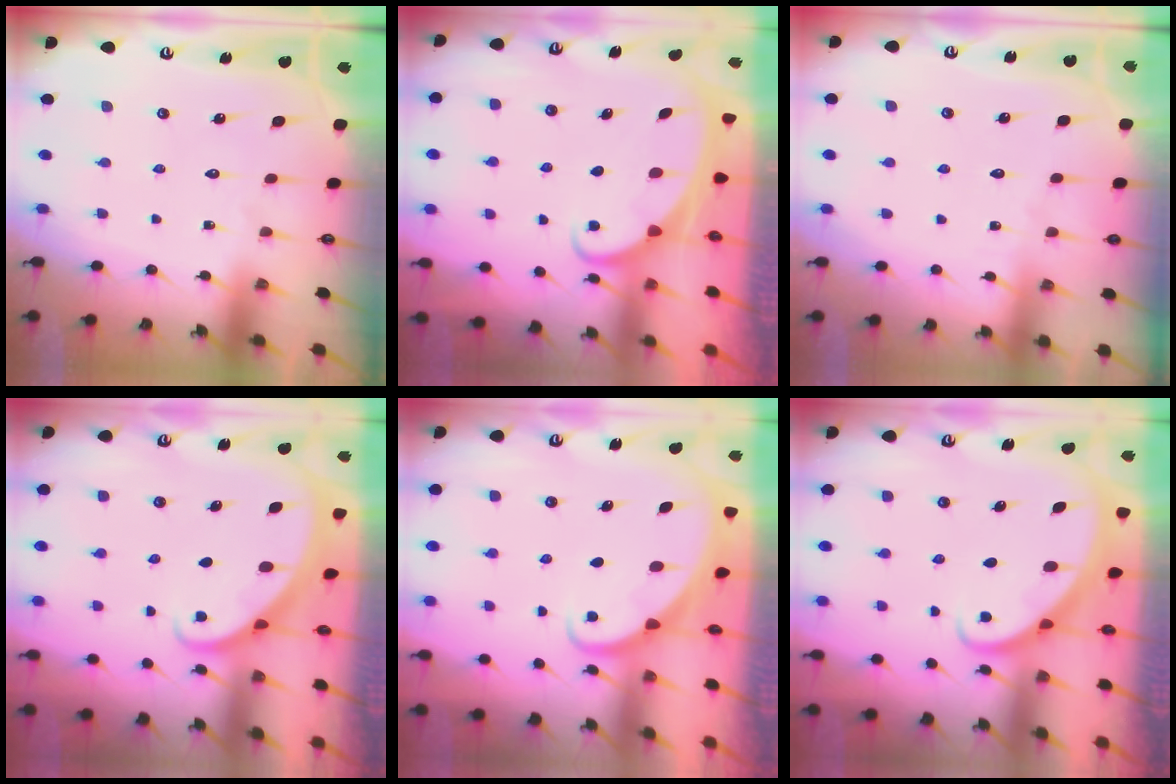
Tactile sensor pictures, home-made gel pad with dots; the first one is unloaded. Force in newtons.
{"total": 2.4, "press": 2.4, "slide": 0.3}
{"total": 3.0, "press": 3.0, "slide": 0.3}
{"total": 1.8, "press": 1.8, "slide": 0.0}
{"total": 2.0, "press": 2.0, "slide": 0.2}
{"total": 2.8, "press": 2.8, "slide": 0.2}